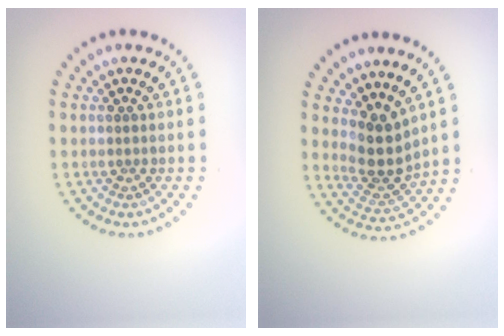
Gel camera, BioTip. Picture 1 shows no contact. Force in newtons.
{"total": 3.5, "press": 2.7, "slide": 2.3}